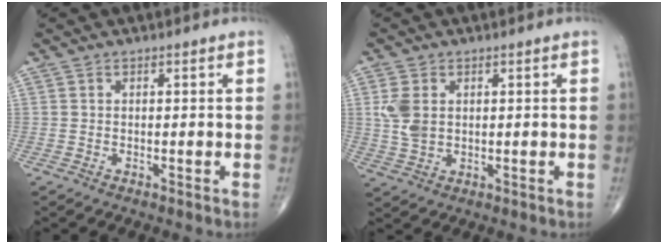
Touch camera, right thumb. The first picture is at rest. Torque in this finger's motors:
{"motor_torque": [0.76, 1.07, 0.75, 0.22, 0.06]}